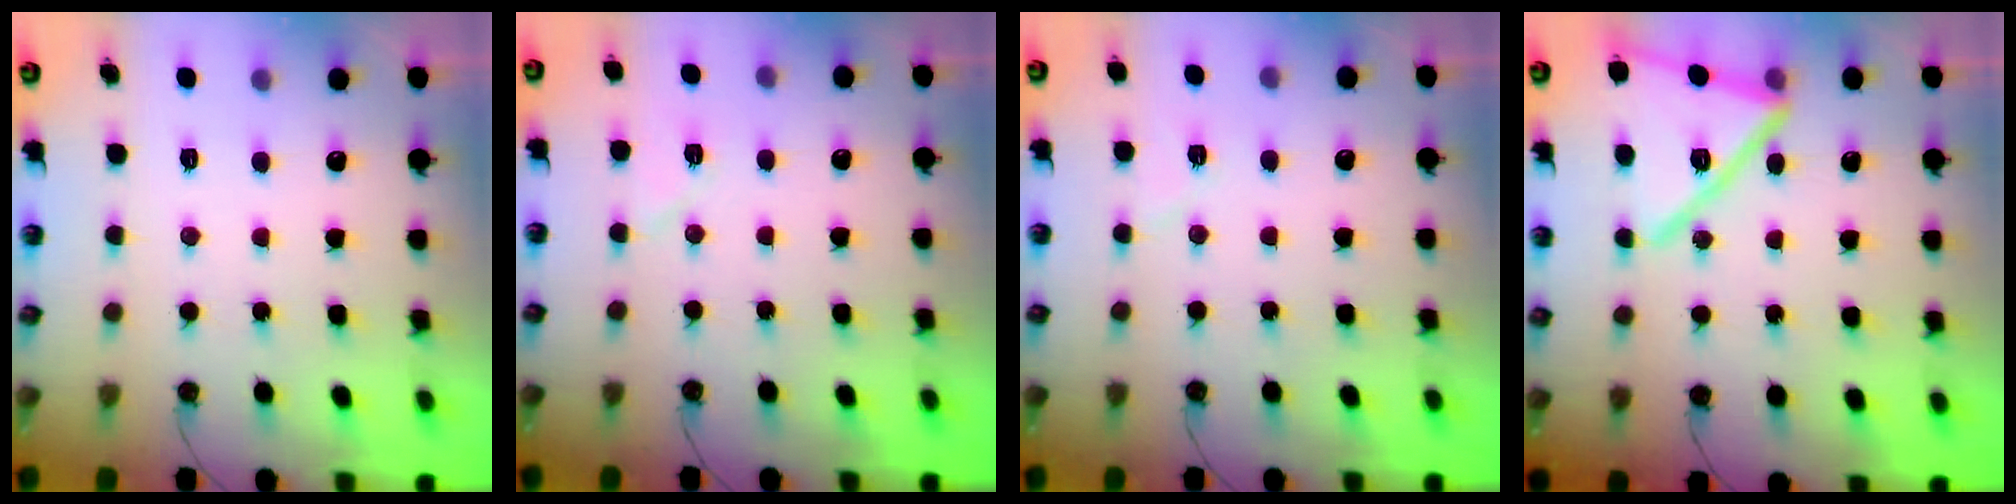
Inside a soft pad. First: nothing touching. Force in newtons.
{"total": 6.1, "press": 5.6, "slide": 2.5}
{"total": 4.7, "press": 4.4, "slide": 1.6}
{"total": 17.2, "press": 16.9, "slide": 2.8}